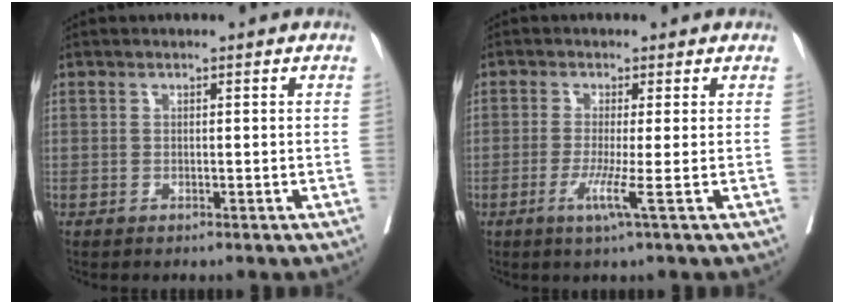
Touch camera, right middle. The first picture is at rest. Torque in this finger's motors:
{"motor_torque": [1.07, -1.01, 0.06, 0.09]}